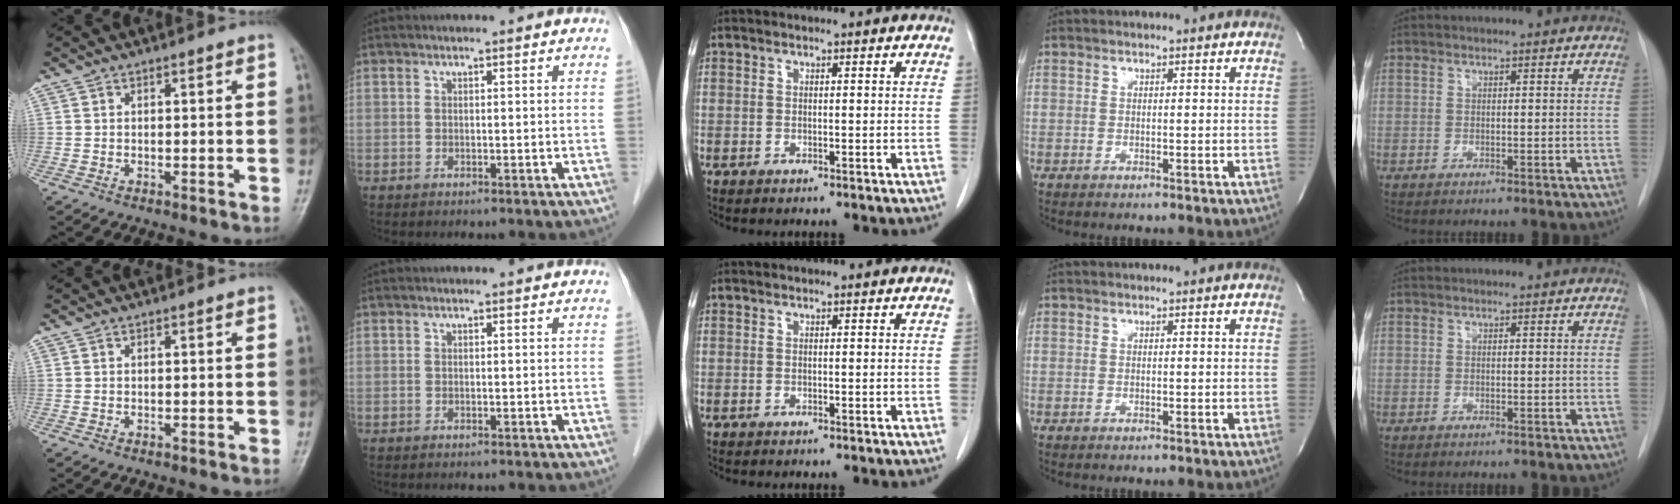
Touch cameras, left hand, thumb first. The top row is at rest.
{}